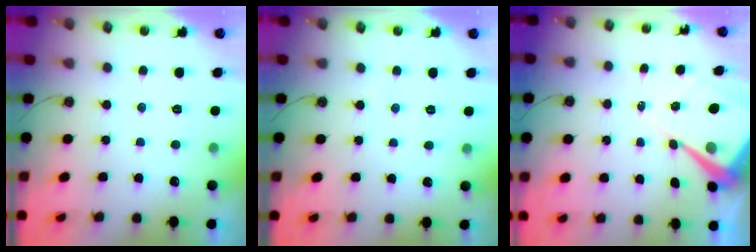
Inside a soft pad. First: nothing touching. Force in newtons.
{"total": 2.6, "press": 2.5, "slide": 0.5}
{"total": 10.2, "press": 10.2, "slide": 0.6}